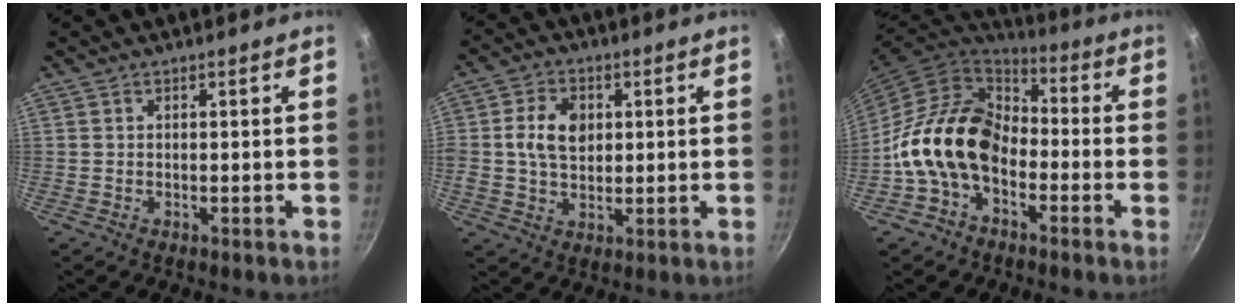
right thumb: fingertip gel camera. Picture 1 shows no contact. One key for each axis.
{"total": 5.9, "fx": 0.8, "fy": 4.3, "fz": 3.9, "tx": -0.055, "ty": 0.004, "tz": 0.010}
{"total": 16.6, "fx": -4.1, "fy": 11.7, "fz": 11.0, "tx": -0.164, "ty": 0.052, "tz": -0.098}